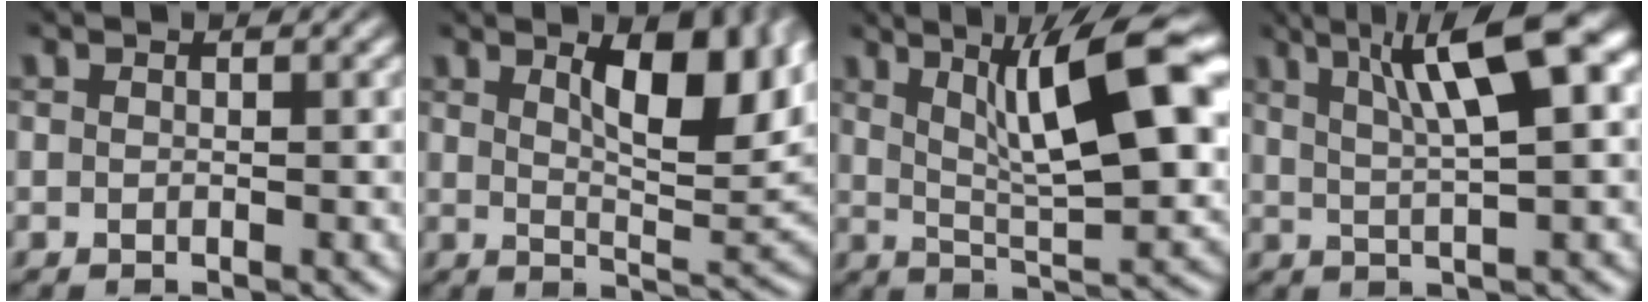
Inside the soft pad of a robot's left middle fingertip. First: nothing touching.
{"total": 7.4, "force": [3.0, 2.5, 6.2], "torque": [-0.094, -0.003, 0.050]}
{"total": 11.0, "force": [3.7, 2.6, 10.0], "torque": [-0.146, 0.004, 0.066]}
{"total": 8.8, "force": [3.6, 1.8, 7.9], "torque": [-0.114, 0.019, 0.058]}